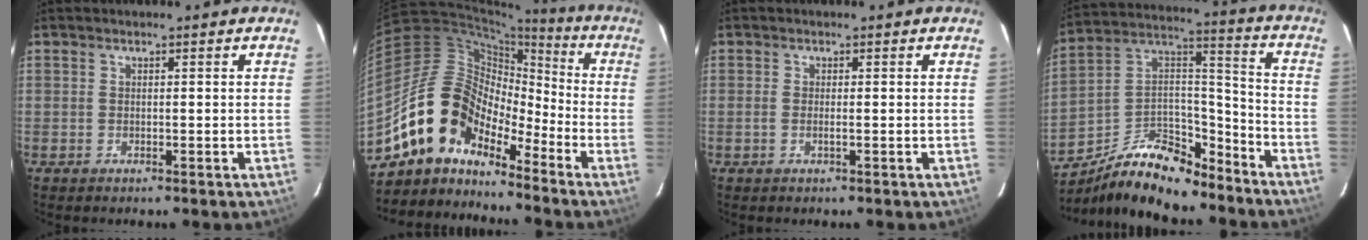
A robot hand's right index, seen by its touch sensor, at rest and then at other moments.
{"total": 12.9, "force": [-10.2, 6.1, 5.1], "torque": [-0.084, 0.027, -0.208]}
{"total": 1.1, "force": [-0.3, 0.0, 1.1], "torque": [-0.023, 0.000, -0.007]}
{"total": 18.9, "force": [-14.1, 7.6, 9.9], "torque": [-0.196, 0.032, -0.235]}